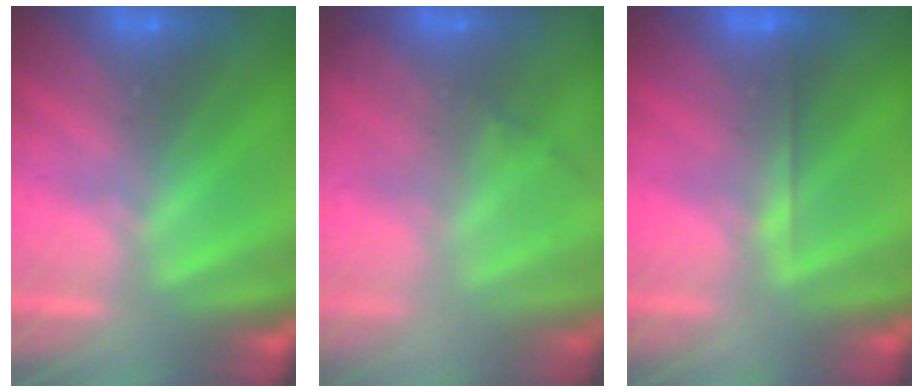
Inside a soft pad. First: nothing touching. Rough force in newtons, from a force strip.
{"total": 7.4}
{"total": 2.5}